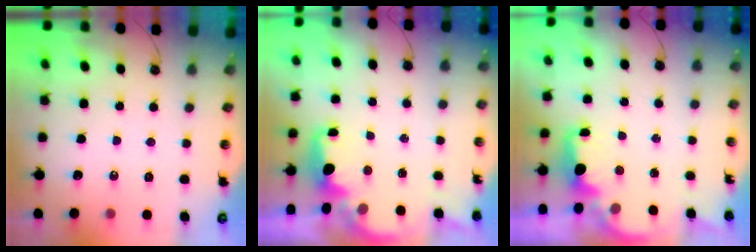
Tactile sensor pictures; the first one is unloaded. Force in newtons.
{"total": 2.2, "press": 2.0, "slide": 0.8}
{"total": 2.5, "press": 2.3, "slide": 0.8}